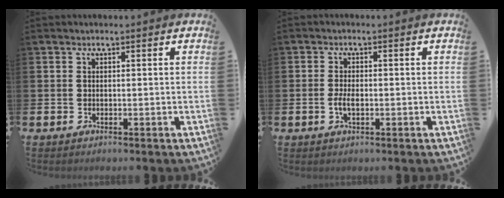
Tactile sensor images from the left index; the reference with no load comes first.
{"total": 2.3, "force": [-0.4, 1.1, 2.0], "torque": [-0.036, 0.001, -0.009]}